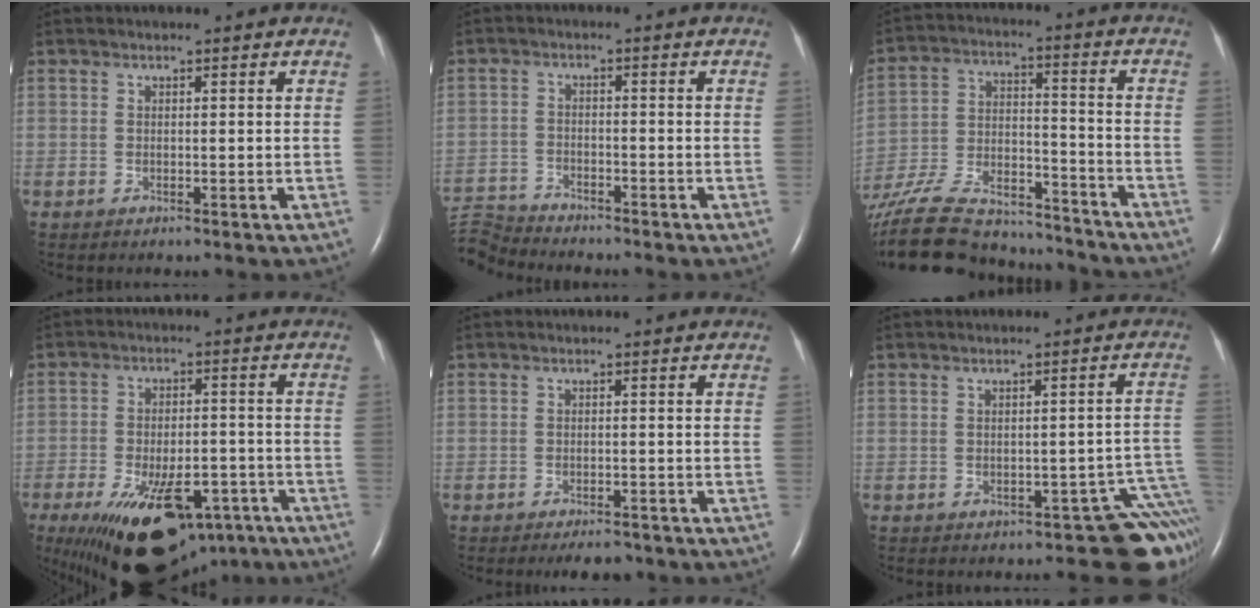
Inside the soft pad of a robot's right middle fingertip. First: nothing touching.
{"total": 6.6, "force": [-6.6, 0.1, -0.3], "torque": [-0.006, -0.003, -0.127]}
{"total": 25.8, "force": [-22.9, 6.0, 10.3], "torque": [-0.234, -0.026, -0.362]}
{"total": 19.0, "force": [-11.4, 8.8, 12.4], "torque": [-0.201, -0.010, -0.164]}
{"total": 3.3, "force": [-2.8, 1.0, 1.4], "torque": [-0.020, -0.003, -0.038]}
{"total": 5.7, "force": [-4.6, 1.8, 2.8], "torque": [-0.002, 0.034, -0.051]}